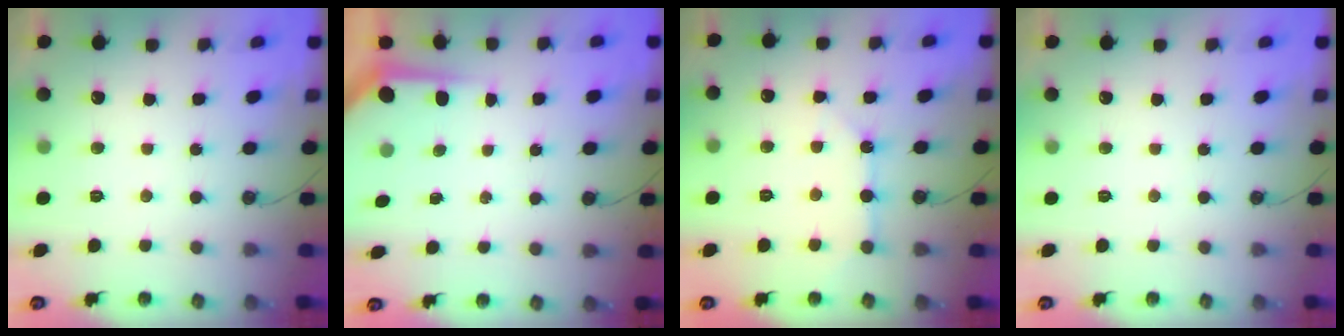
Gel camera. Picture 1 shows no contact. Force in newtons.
{"total": 3.6, "press": 3.6, "slide": 0.4}
{"total": 6.2, "press": 6.2, "slide": 0.7}
{"total": 0.0}